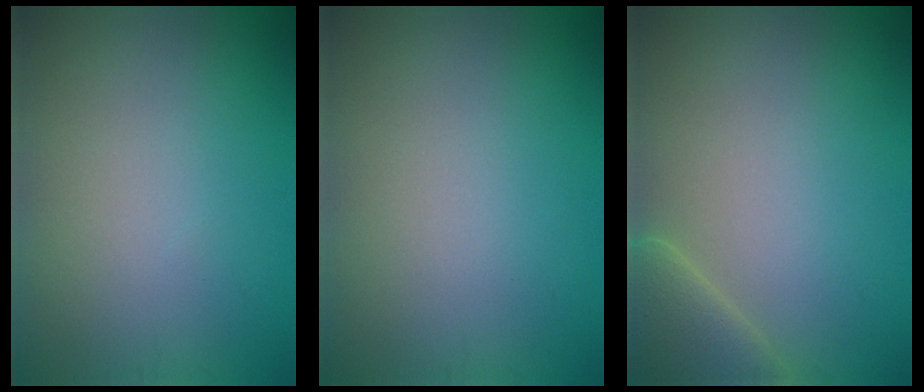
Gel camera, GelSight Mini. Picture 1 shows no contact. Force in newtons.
{"total": 0.0}
{"total": 3.8, "press": 3.8, "slide": 0.4}